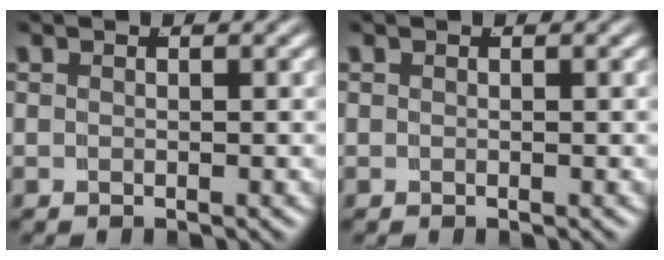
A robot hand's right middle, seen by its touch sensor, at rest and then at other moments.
{"total": 0.0}